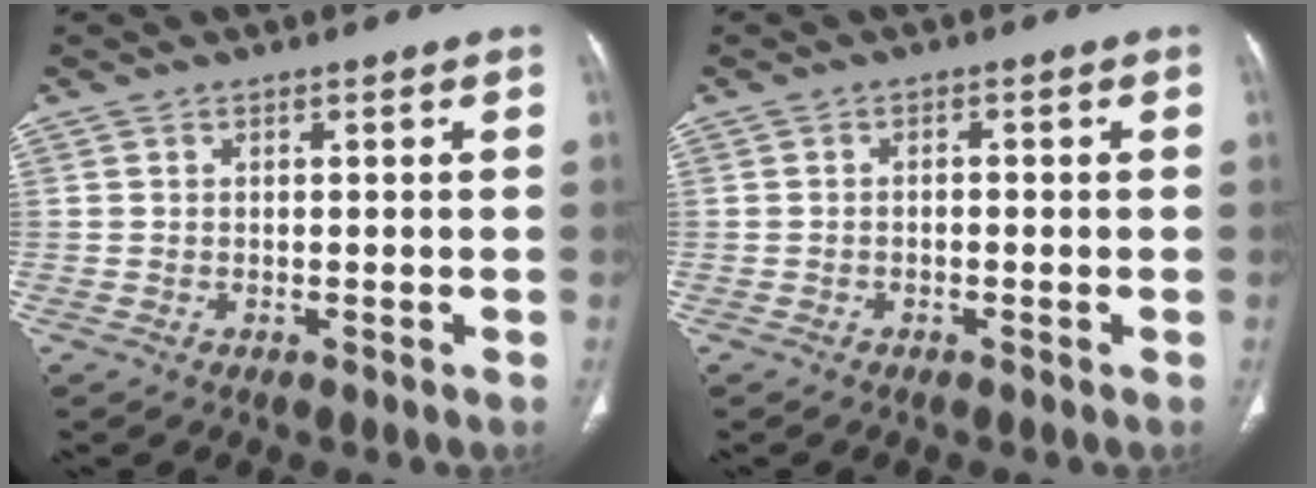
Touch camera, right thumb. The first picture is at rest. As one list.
[{"total": 0.8, "force": [-0.3, 0.5, 0.6], "torque": [-0.009, 0.005, -0.008]}]